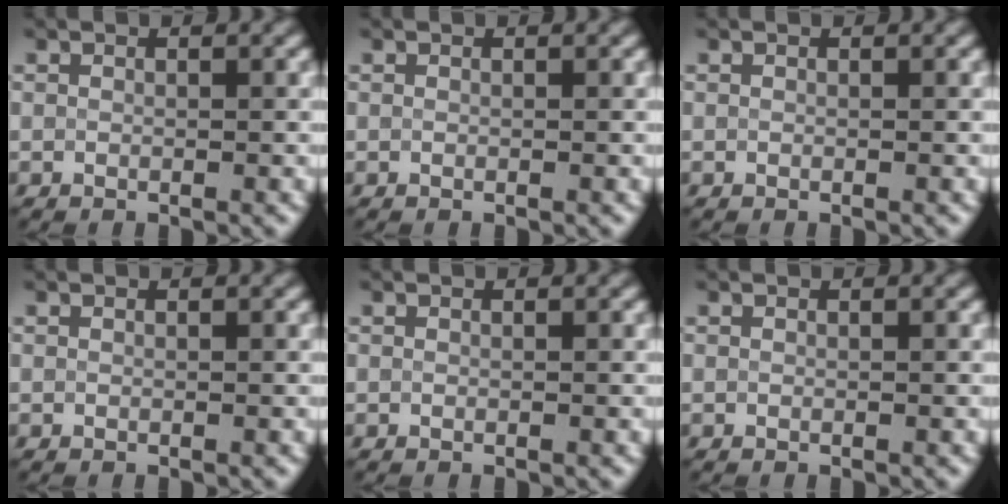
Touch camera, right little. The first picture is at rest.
{"total": 0.0}
{"total": 0.0}
{"total": 0.0}
{"total": 0.0}
{"total": 0.0}